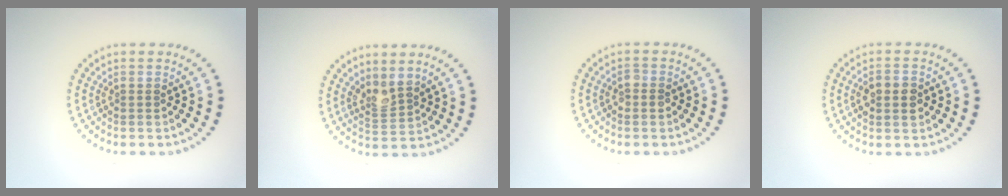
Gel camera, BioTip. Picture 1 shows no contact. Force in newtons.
{"total": 2.1, "press": 1.7, "slide": 1.3}
{"total": 1.1, "press": 1.1, "slide": 0.2}
{"total": 2.4, "press": 2.4, "slide": 0.1}